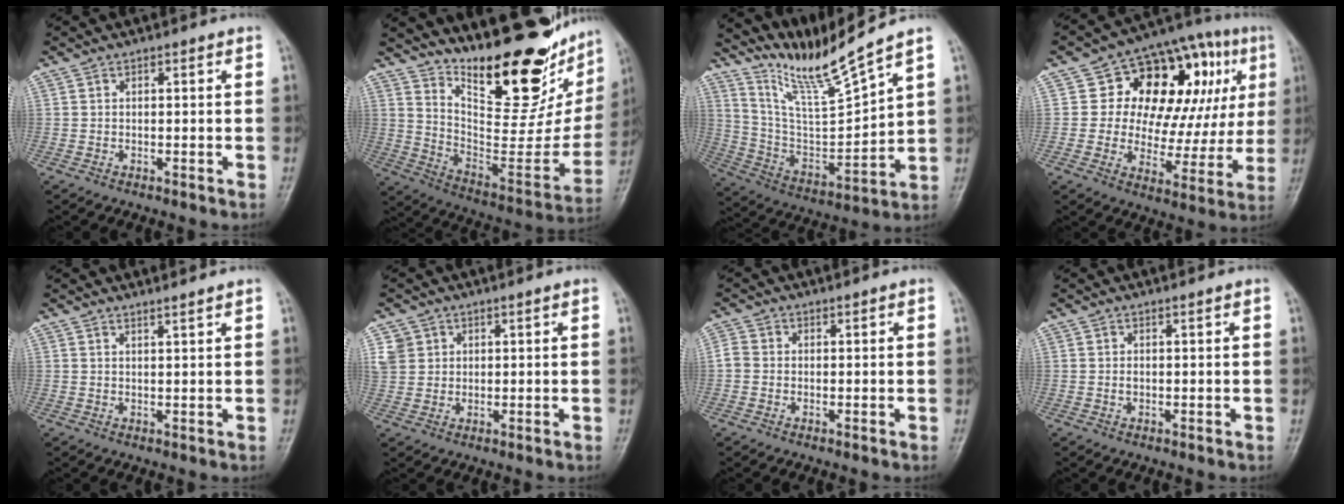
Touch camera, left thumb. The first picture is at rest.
{"total": 28.8, "force": [20.0, 9.4, 18.5], "torque": [-0.241, -0.116, 0.304]}
{"total": 13.1, "force": [11.7, -1.3, 5.7], "torque": [-0.105, -0.073, 0.236]}
{"total": 21.6, "force": [6.1, 13.1, 16.1], "torque": [-0.150, 0.016, 0.083]}
{"total": 1.5, "force": [1.3, -0.4, 0.5], "torque": [-0.006, -0.014, 0.023]}
{"total": 4.0, "force": [1.9, 3.4, 1.0], "torque": [-0.005, -0.001, 0.040]}
{"total": 1.9, "force": [0.1, 1.7, 1.0], "torque": [-0.017, 0.005, -0.005]}
{"total": 0.6, "force": [0.2, 0.2, 0.5], "torque": [-0.011, 0.000, 0.004]}